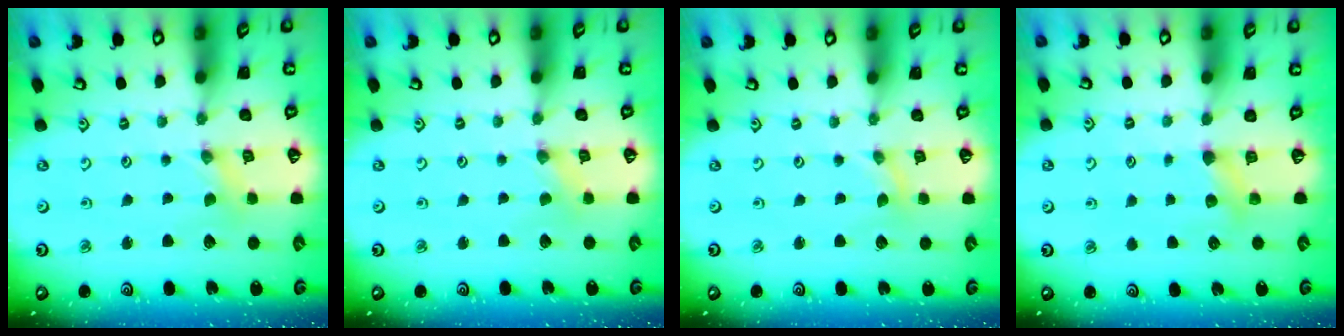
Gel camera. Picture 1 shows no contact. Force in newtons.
{"total": 0.0}
{"total": 0.0}
{"total": 3.9, "press": 3.8, "slide": 0.4}